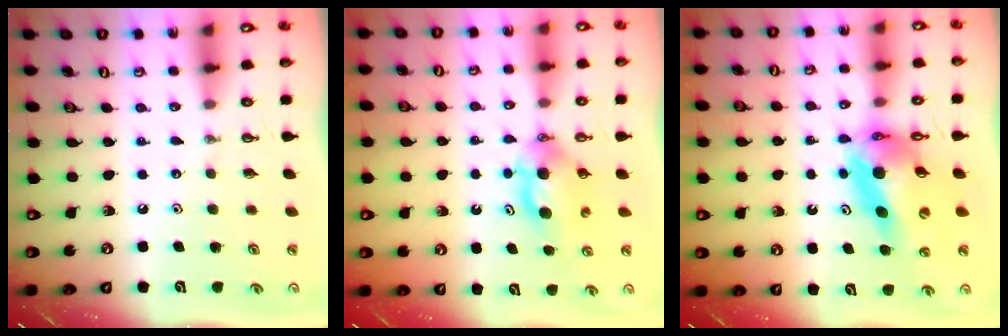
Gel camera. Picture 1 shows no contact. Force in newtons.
{"total": 6.9, "press": 5.1, "slide": 4.7}
{"total": 13.6, "press": 13.5, "slide": 1.4}